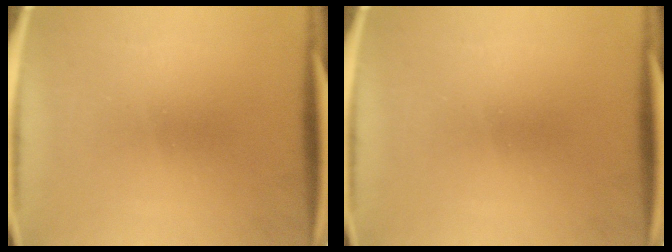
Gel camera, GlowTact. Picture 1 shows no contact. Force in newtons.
{"total": 0.0}